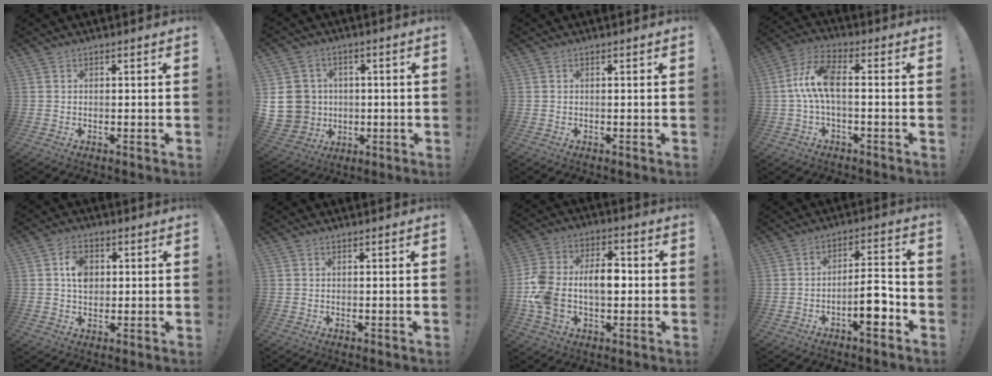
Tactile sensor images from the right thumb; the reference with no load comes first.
{"total": 12.6, "force": [-0.3, 11.7, 4.7], "torque": [-0.092, 0.013, 0.007]}
{"total": 0.0}
{"total": 10.1, "force": [-0.2, 4.0, 9.3], "torque": [-0.186, 0.002, -0.004]}
{"total": 6.8, "force": [1.3, 5.2, 4.2], "torque": [-0.054, 0.003, 0.023]}
{"total": 0.0}
{"total": 16.0, "force": [-0.8, 10.9, 11.8], "torque": [-0.245, 0.006, -0.019]}
{"total": 12.3, "force": [-5.4, 3.6, 10.4], "torque": [-0.150, 0.029, -0.092]}